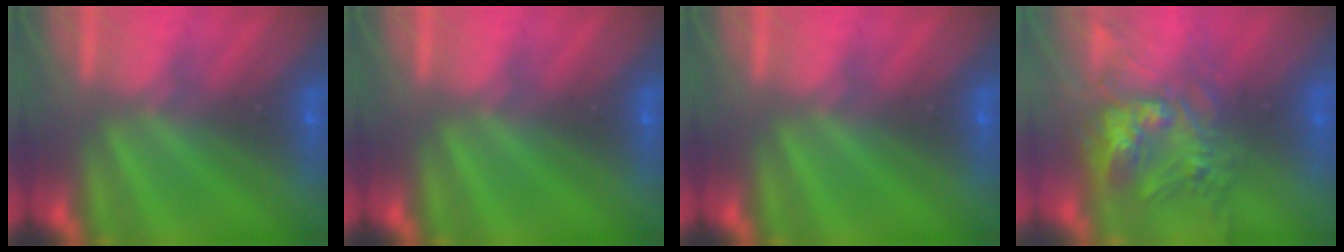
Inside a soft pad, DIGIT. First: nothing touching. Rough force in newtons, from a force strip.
{"total": 0.0}
{"total": 0.0}
{"total": 7.7}